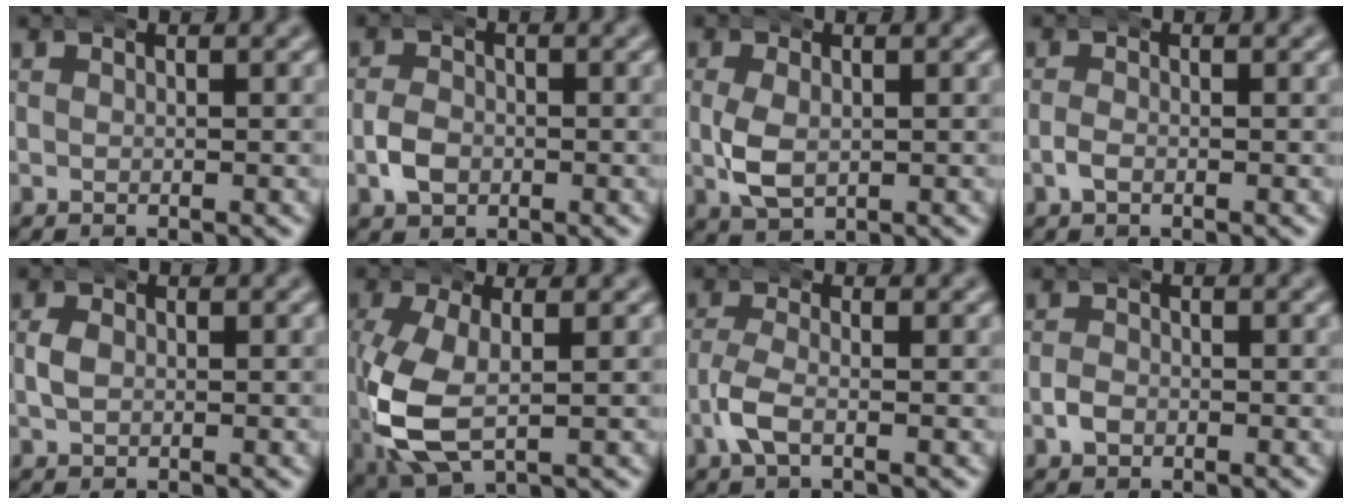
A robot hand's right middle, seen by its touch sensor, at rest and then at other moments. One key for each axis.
{"total": 2.1, "fx": -0.8, "fy": 1.6, "fz": 1.2, "tx": -0.030, "ty": -0.002, "tz": -0.013}
{"total": 3.4, "fx": -0.3, "fy": 2.3, "fz": 2.5, "tx": -0.066, "ty": -0.010, "tz": 0.006}
{"total": 1.2, "fx": -0.7, "fy": 0.6, "fz": 0.7, "tx": -0.021, "ty": -0.002, "tz": -0.012}
{"total": 1.4, "fx": -0.1, "fy": 1.0, "fz": 0.9, "tx": -0.024, "ty": -0.001, "tz": 0.001}
{"total": 7.5, "fx": -0.8, "fy": 4.7, "fz": 5.8, "tx": -0.163, "ty": -0.029, "tz": 0.011}
{"total": 2.9, "fx": -1.2, "fy": 1.2, "fz": 2.4, "tx": -0.061, "ty": -0.006, "tz": -0.019}
{"total": 1.3, "fx": -0.7, "fy": 0.9, "fz": 0.6, "tx": -0.018, "ty": -0.001, "tz": -0.011}